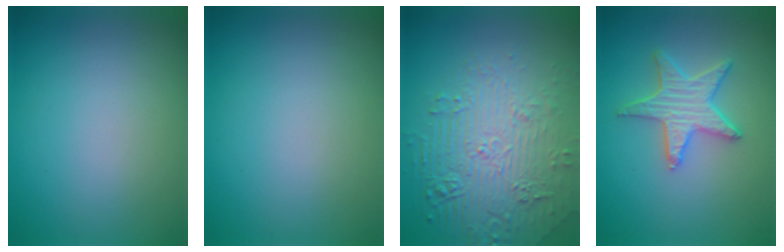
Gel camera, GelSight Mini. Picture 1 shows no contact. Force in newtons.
{"total": 0.0}
{"total": 7.5, "press": 5.5, "slide": 5.1}
{"total": 3.9, "press": 3.5, "slide": 1.6}